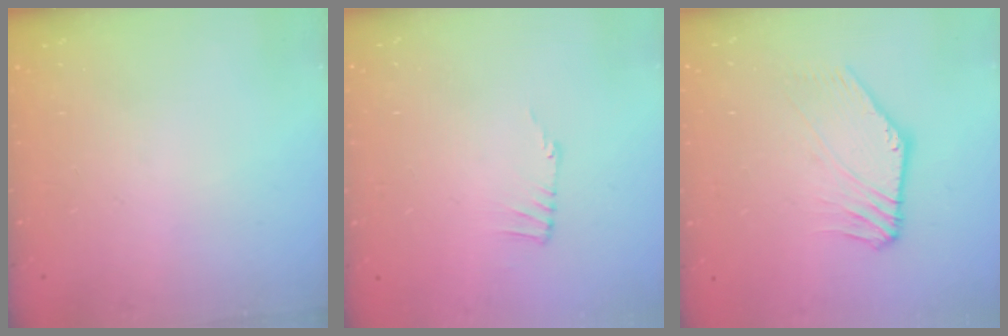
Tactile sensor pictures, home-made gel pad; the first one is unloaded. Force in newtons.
{"total": 1.3, "press": 1.2, "slide": 0.2}
{"total": 2.8, "press": 2.8, "slide": 0.3}